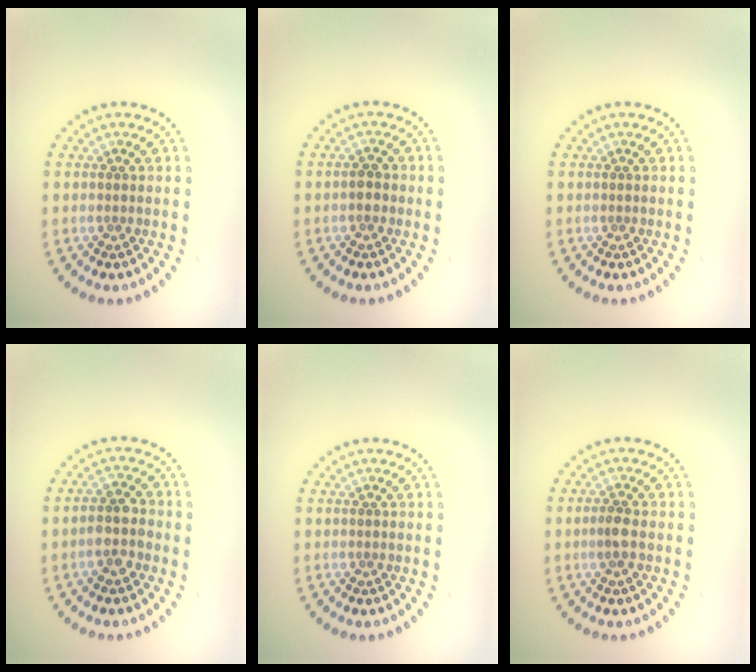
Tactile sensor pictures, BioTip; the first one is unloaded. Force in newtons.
{"total": 1.3, "press": 1.3, "slide": 0.2}
{"total": 0.0}
{"total": 2.7, "press": 2.5, "slide": 1.0}
{"total": 0.0}
{"total": 1.5, "press": 1.3, "slide": 0.6}